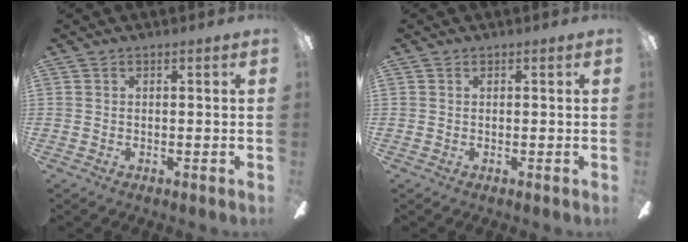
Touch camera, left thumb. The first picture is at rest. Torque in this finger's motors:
{"motor_torque": [0.01, 0.00, -0.08, -0.07, 0.00]}